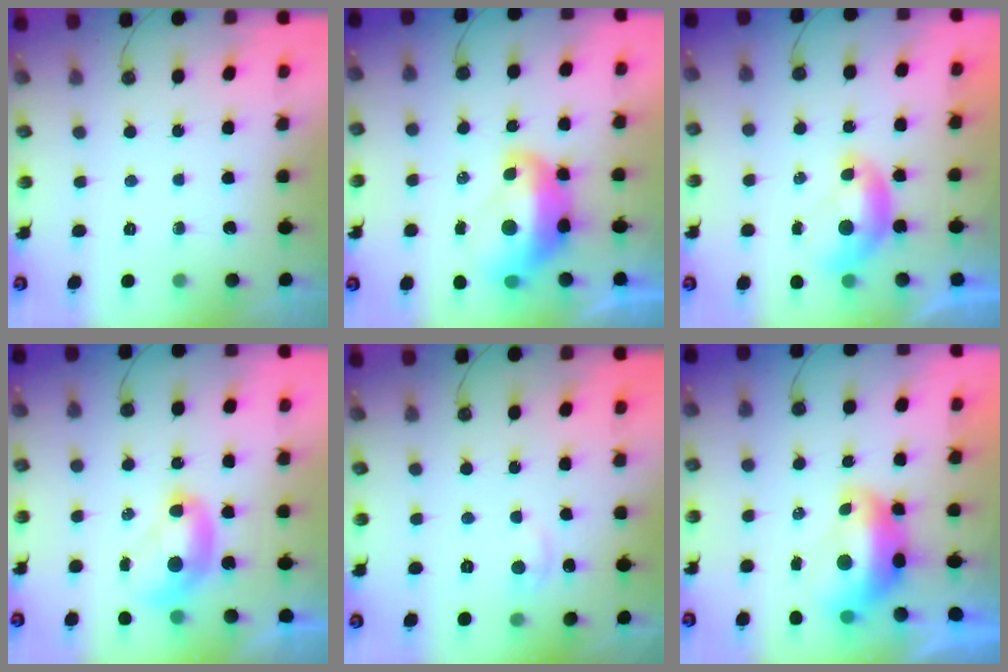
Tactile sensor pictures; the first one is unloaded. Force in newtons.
{"total": 6.0, "press": 5.9, "slide": 1.2}
{"total": 0.0}
{"total": 2.0, "press": 2.0, "slide": 0.2}
{"total": 2.1, "press": 2.0, "slide": 0.7}
{"total": 2.9, "press": 2.8, "slide": 0.7}